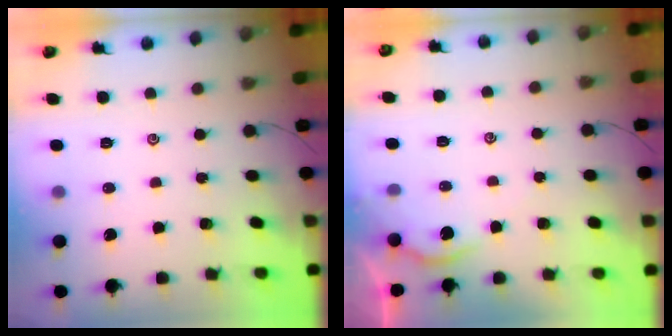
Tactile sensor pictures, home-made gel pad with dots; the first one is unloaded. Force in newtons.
{"total": 2.3, "press": 2.2, "slide": 0.4}